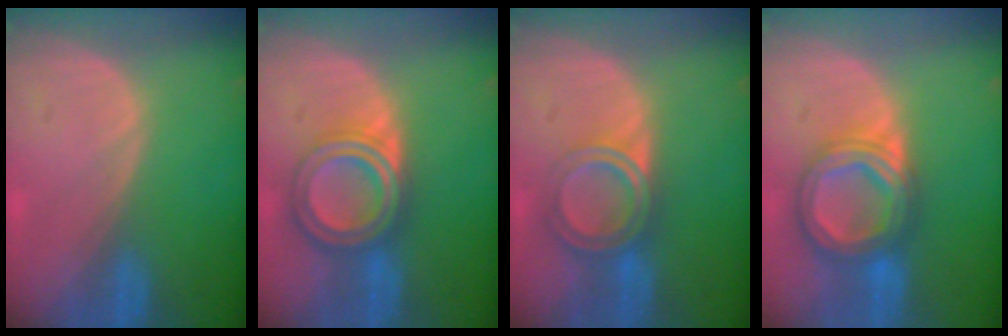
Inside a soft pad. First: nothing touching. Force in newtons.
{"total": 7.2, "press": 7.2, "slide": 0.4}
{"total": 6.4, "press": 5.4, "slide": 3.5}
{"total": 8.4, "press": 8.4, "slide": 0.8}